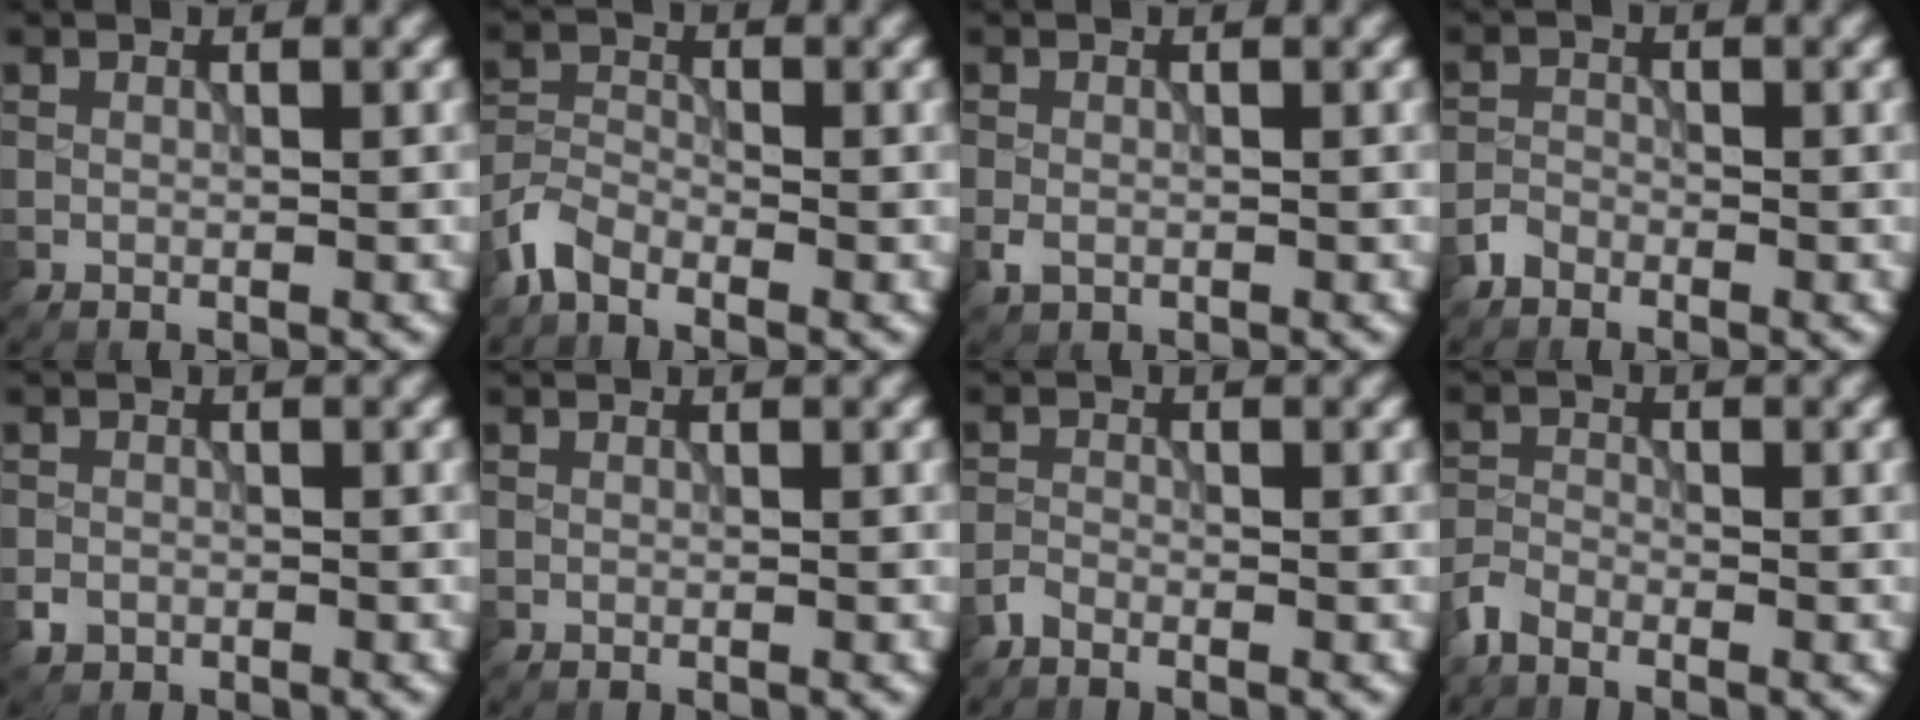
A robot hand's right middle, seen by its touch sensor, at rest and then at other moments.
{"total": 2.8, "force": [-2.2, 1.2, 1.2], "torque": [-0.027, 0.003, -0.057]}
{"total": 1.3, "force": [-0.5, 0.9, 0.7], "torque": [-0.017, -0.003, -0.010]}
{"total": 1.4, "force": [-1.2, 0.7, 0.2], "torque": [0.000, 0.004, -0.028]}
{"total": 1.2, "force": [-0.6, 1.0, 0.3], "torque": [0.000, -0.002, -0.013]}
{"total": 0.0}
{"total": 1.1, "force": [-1.0, 0.3, 0.3], "torque": [-0.005, 0.002, -0.026]}
{"total": 2.0, "force": [-1.7, 0.7, 0.7], "torque": [-0.015, 0.000, -0.045]}